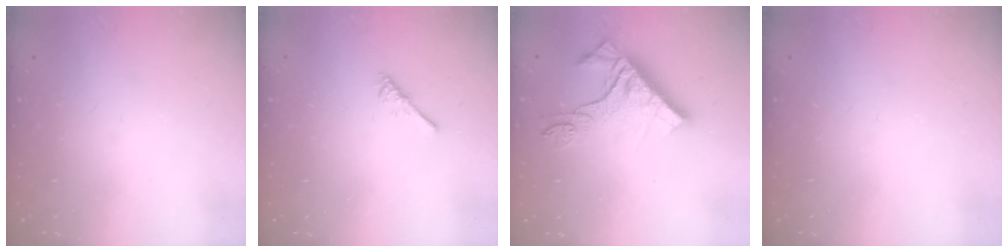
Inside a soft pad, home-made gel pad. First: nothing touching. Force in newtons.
{"total": 2.7, "press": 2.7, "slide": 0.5}
{"total": 13.6, "press": 13.5, "slide": 1.5}
{"total": 0.0}